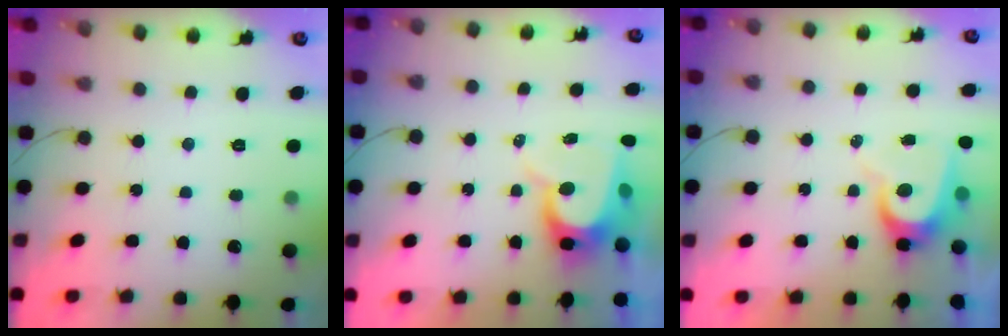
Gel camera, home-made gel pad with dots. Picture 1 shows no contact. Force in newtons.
{"total": 9.0, "press": 9.0, "slide": 0.8}
{"total": 6.9, "press": 6.8, "slide": 0.5}